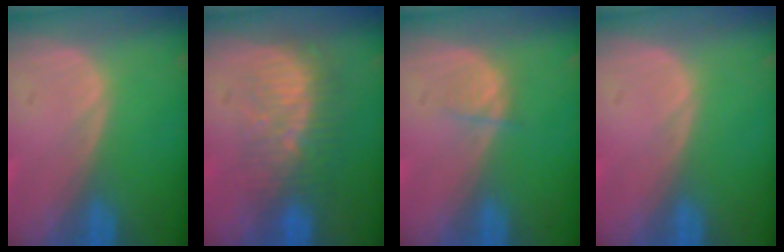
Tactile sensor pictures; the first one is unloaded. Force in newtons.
{"total": 8.5, "press": 7.4, "slide": 4.1}
{"total": 1.6, "press": 1.5, "slide": 0.2}
{"total": 0.0}